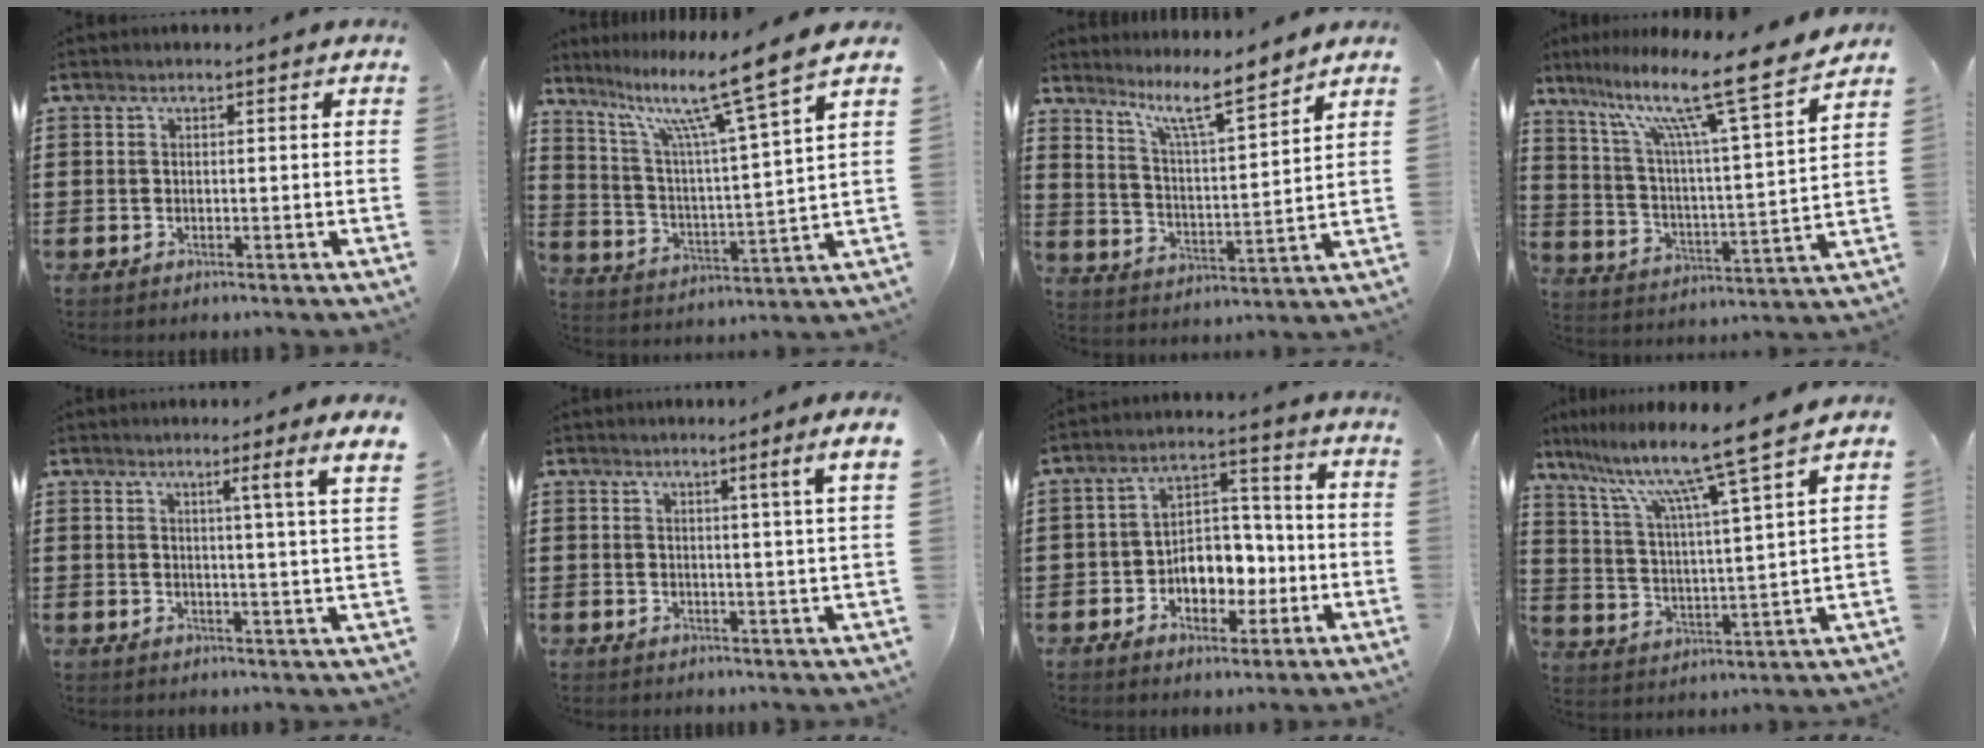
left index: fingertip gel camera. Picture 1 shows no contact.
{"total": 11.8, "force": [8.7, 0.0, 8.0], "torque": [-0.167, -0.051, 0.135]}
{"total": 8.3, "force": [6.9, 0.4, 4.5], "torque": [-0.093, -0.039, 0.117]}
{"total": 13.0, "force": [9.8, 0.5, 8.6], "torque": [-0.185, -0.067, 0.152]}
{"total": 4.0, "force": [2.4, -2.0, 2.5], "torque": [-0.036, -0.029, 0.030]}
{"total": 3.4, "force": [1.8, -1.6, 2.3], "torque": [-0.037, -0.014, 0.027]}
{"total": 6.8, "force": [-1.9, 5.3, 3.8], "torque": [-0.061, 0.011, -0.034]}
{"total": 9.7, "force": [7.8, -0.9, 5.8], "torque": [-0.134, -0.057, 0.119]}